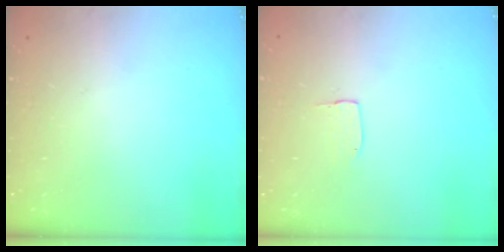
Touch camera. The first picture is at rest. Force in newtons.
{"total": 3.9, "press": 3.9, "slide": 0.1}